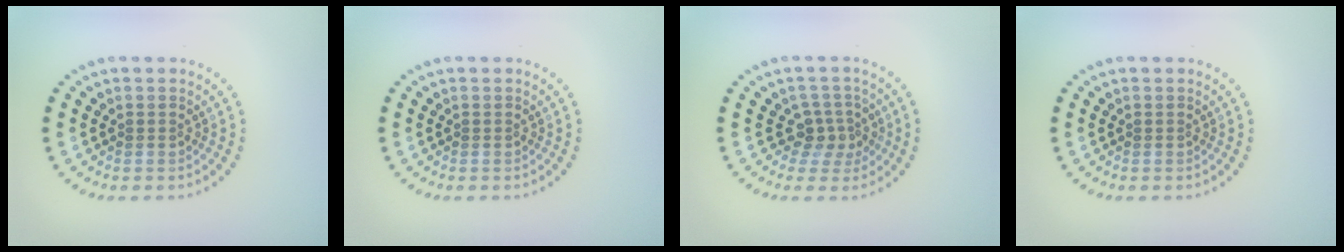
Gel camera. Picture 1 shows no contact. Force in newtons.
{"total": 0.0}
{"total": 2.6, "press": 2.0, "slide": 1.6}
{"total": 0.0}